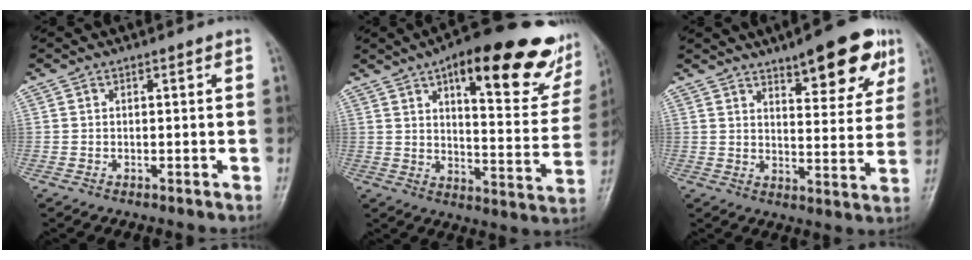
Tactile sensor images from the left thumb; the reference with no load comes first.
{"total": 26.3, "force": [15.0, 8.9, 19.6], "torque": [-0.223, -0.042, 0.204]}
{"total": 14.4, "force": [8.8, 4.8, 10.3], "torque": [-0.096, -0.036, 0.120]}